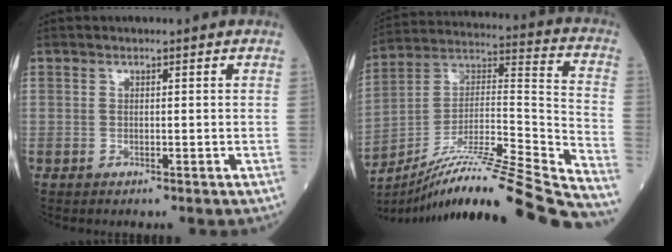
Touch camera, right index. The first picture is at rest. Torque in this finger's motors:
{"motor_torque": [-0.56, -1.20, 0.47, 0.06]}